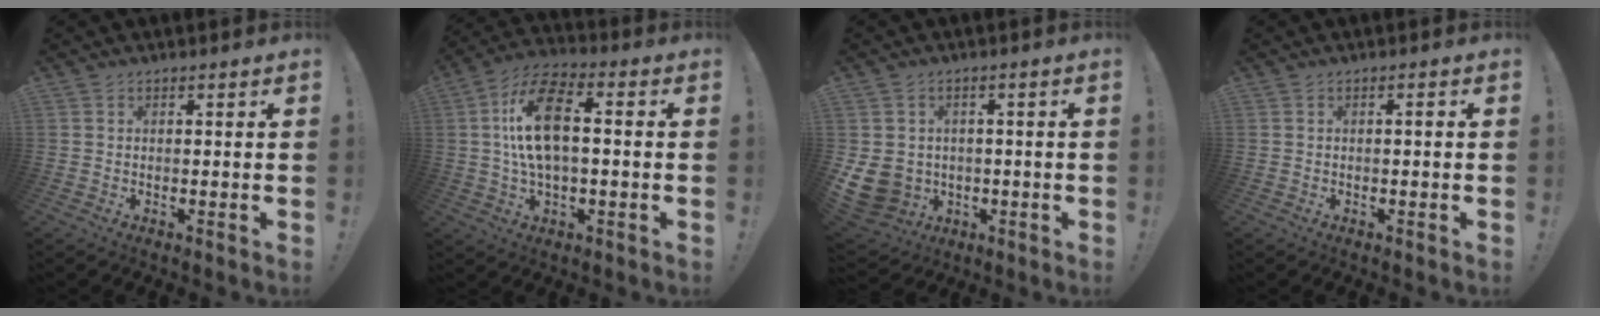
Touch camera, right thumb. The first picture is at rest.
{"total": 14.4, "force": [0.8, 7.0, 12.6], "torque": [-0.231, 0.012, 0.014]}
{"total": 9.6, "force": [-1.5, 8.5, 4.1], "torque": [-0.102, 0.005, -0.022]}
{"total": 0.9, "force": [-0.3, 0.0, 0.8], "torque": [-0.023, 0.005, -0.006]}